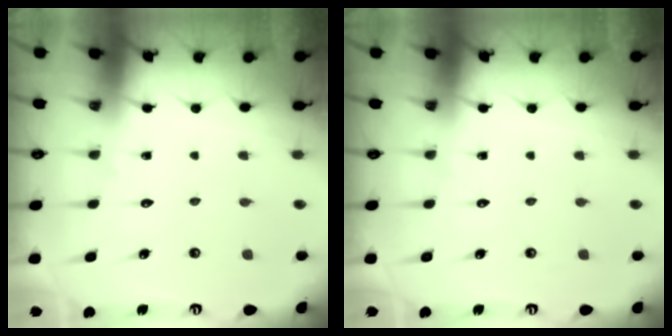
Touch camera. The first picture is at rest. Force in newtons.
{"total": 0.0}